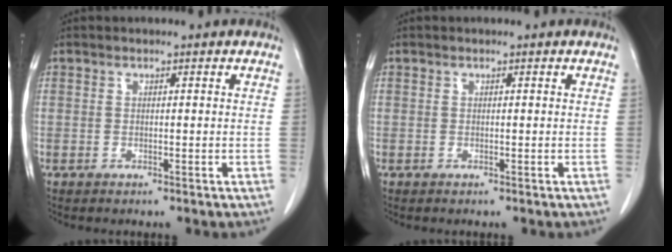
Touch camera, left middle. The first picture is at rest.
{"total": 0.0}